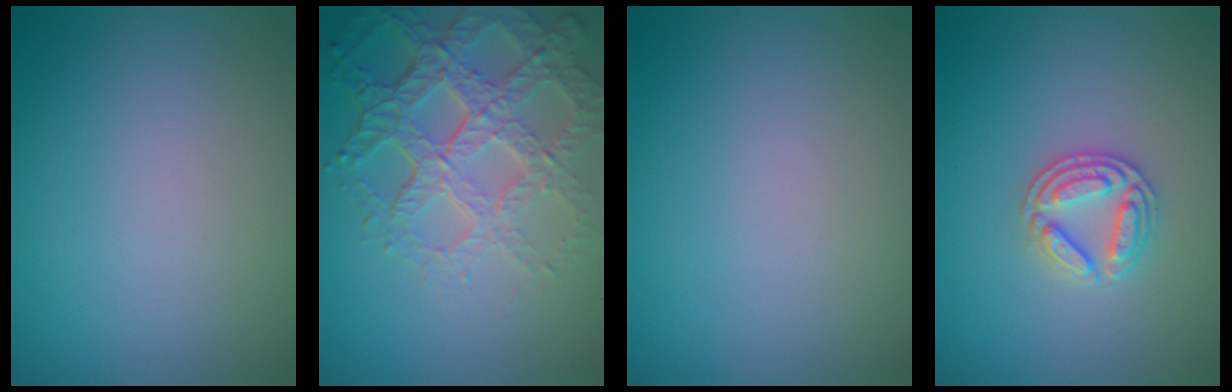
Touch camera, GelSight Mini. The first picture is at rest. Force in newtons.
{"total": 7.4, "press": 5.2, "slide": 5.2}
{"total": 0.0}
{"total": 2.9, "press": 2.7, "slide": 0.9}